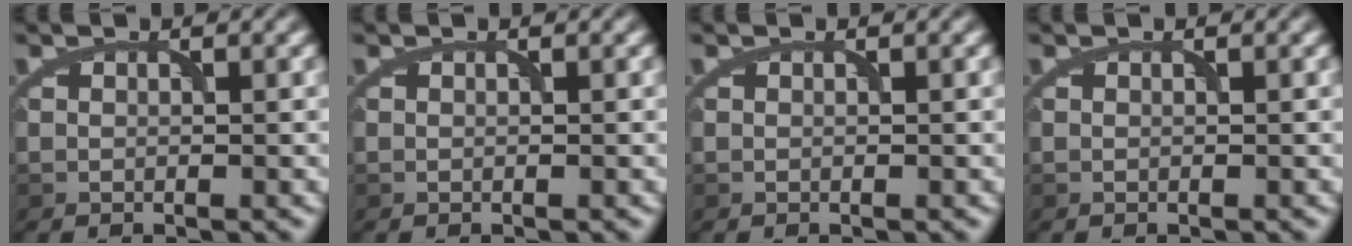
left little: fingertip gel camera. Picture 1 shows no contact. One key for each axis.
{"total": 0.0}
{"total": 0.0}
{"total": 0.0}